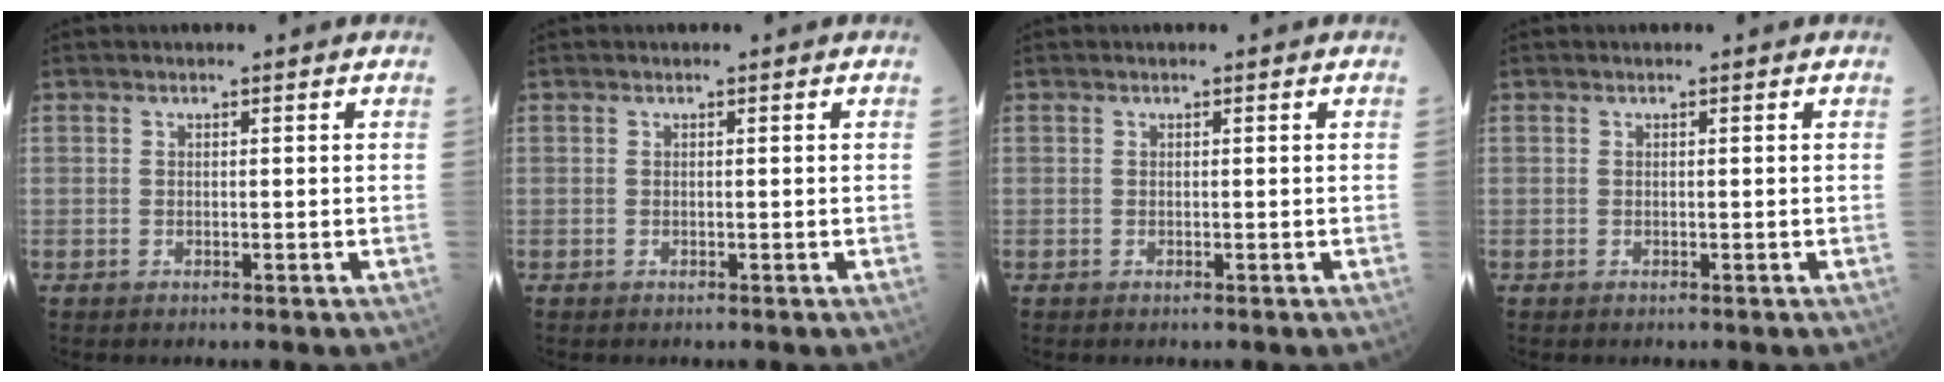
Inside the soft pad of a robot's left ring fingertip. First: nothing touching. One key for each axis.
{"total": 0.0}
{"total": 0.0}
{"total": 0.0}